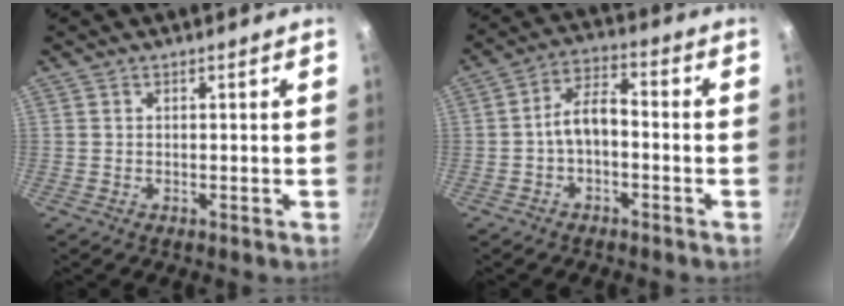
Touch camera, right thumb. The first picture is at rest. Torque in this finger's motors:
{"motor_torque": [-0.59, 0.36, 0.67, -0.01, 0.10]}